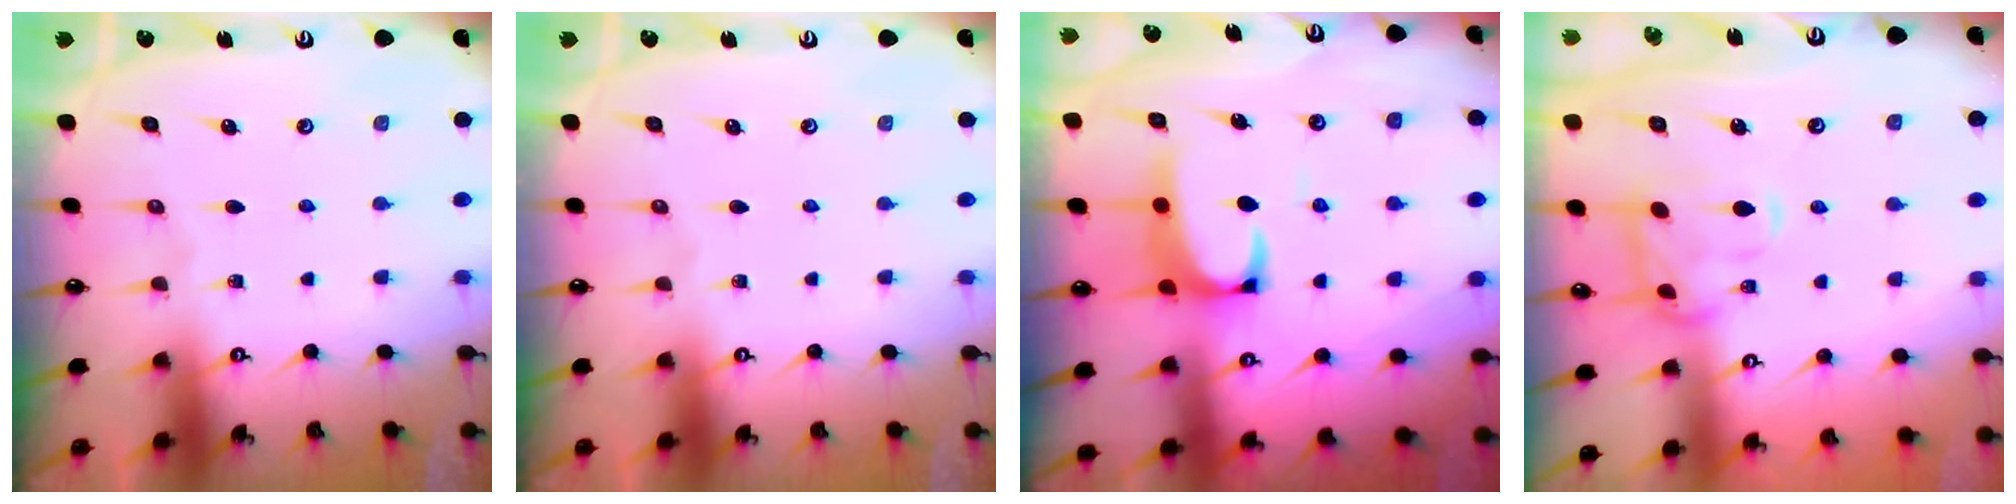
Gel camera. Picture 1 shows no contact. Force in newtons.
{"total": 0.0}
{"total": 2.6, "press": 2.4, "slide": 1.1}
{"total": 2.6, "press": 2.5, "slide": 0.7}